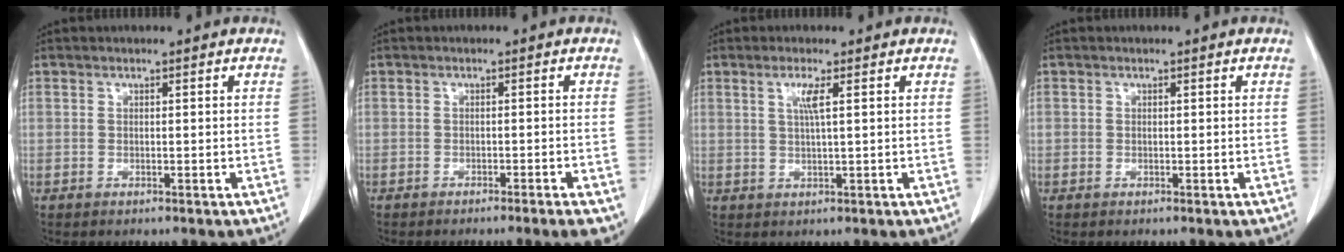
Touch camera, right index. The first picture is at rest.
{"total": 5.4, "force": [-3.4, 0.6, 4.1], "torque": [-0.036, -0.008, -0.046]}
{"total": 2.7, "force": [1.0, -0.2, 2.5], "torque": [-0.053, 0.000, 0.018]}
{"total": 0.0}